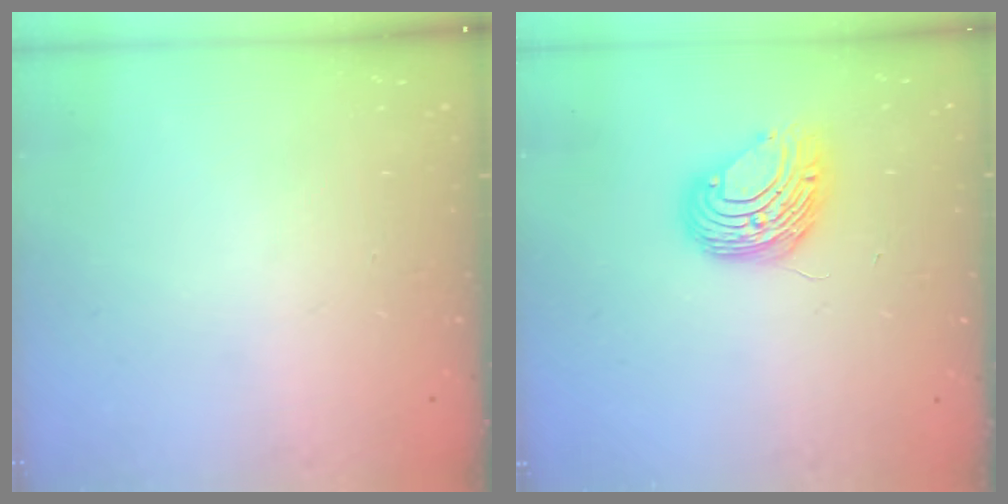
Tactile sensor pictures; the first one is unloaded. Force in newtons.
{"total": 8.8, "press": 8.7, "slide": 0.5}